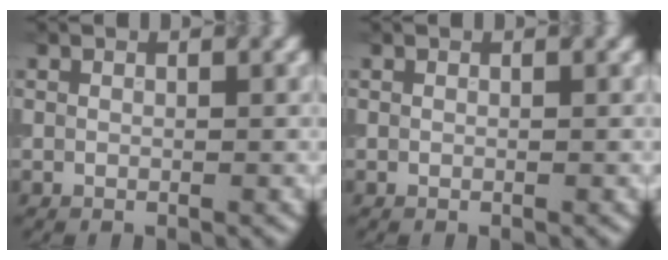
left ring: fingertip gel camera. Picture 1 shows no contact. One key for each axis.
{"total": 0.0}